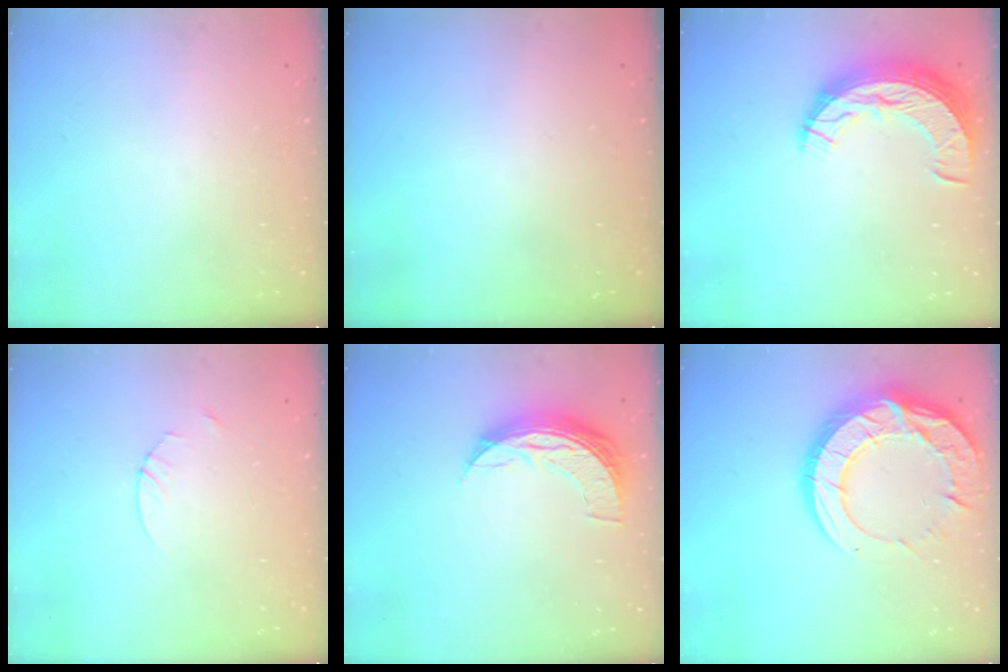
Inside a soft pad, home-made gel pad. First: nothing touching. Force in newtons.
{"total": 0.0}
{"total": 11.3, "press": 11.2, "slide": 0.9}
{"total": 2.5, "press": 2.5, "slide": 0.3}
{"total": 9.9, "press": 9.8, "slide": 0.6}
{"total": 22.6, "press": 22.6, "slide": 1.6}